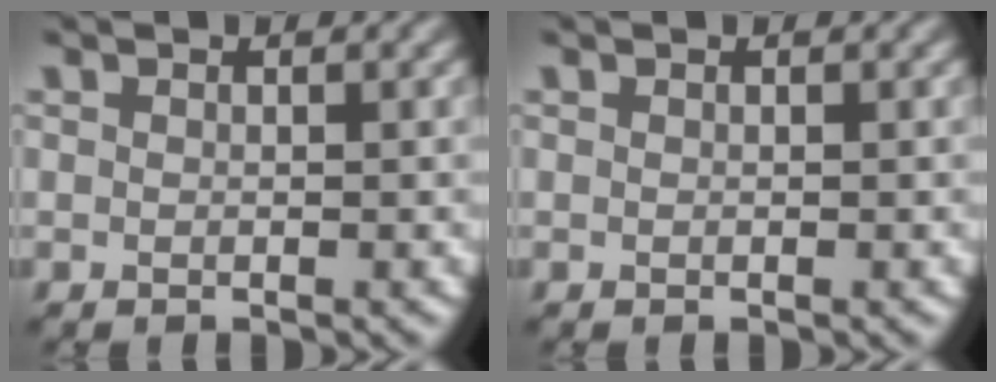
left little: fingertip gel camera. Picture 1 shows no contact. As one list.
[{"total": 0.0}]